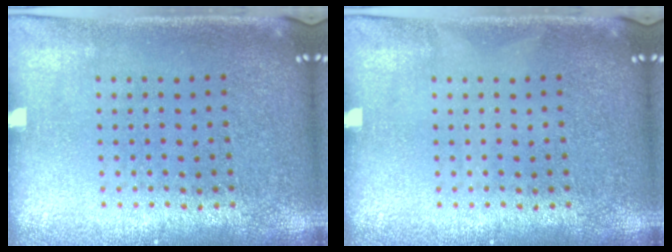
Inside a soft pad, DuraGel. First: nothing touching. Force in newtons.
{"total": 0.0}